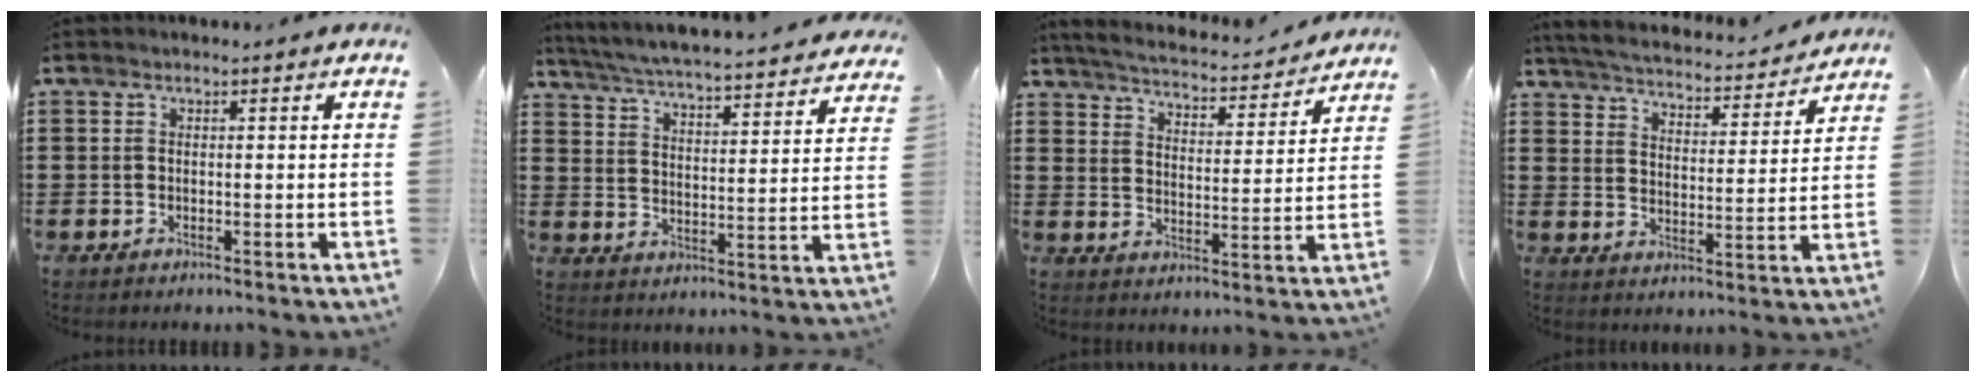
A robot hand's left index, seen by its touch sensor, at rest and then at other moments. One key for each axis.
{"total": 4.7, "fx": 4.5, "fy": -0.5, "fz": 1.4, "tx": -0.051, "ty": -0.039, "tz": 0.069}
{"total": 4.0, "fx": 3.9, "fy": -0.2, "fz": 0.6, "tx": -0.036, "ty": -0.034, "tz": 0.061}
{"total": 4.0, "fx": 3.9, "fy": -0.1, "fz": 0.5, "tx": -0.034, "ty": -0.034, "tz": 0.061}